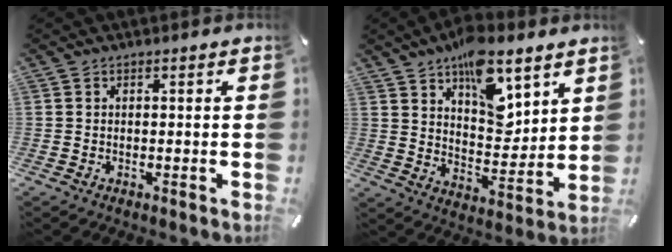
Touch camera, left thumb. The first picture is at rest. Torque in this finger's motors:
{"motor_torque": [1.66, 1.60, 1.40, -0.94, 0.33]}